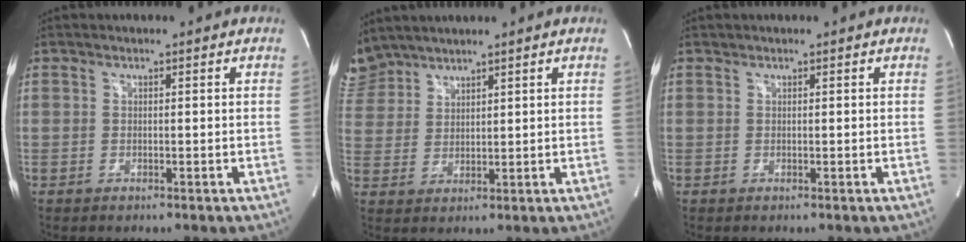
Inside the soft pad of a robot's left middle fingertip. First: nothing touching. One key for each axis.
{"total": 6.0, "fx": 5.7, "fy": 1.9, "fz": 0.2, "tx": -0.014, "ty": 0.016, "tz": 0.127}
{"total": 0.0}